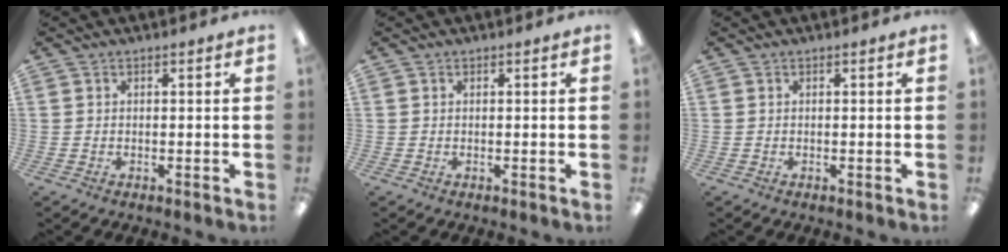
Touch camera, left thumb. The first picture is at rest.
{"total": 0.0}
{"total": 0.0}